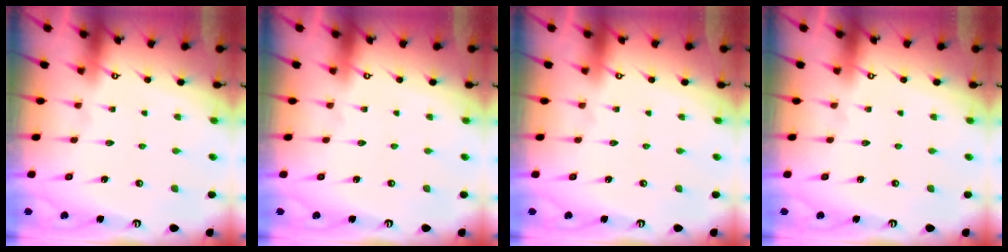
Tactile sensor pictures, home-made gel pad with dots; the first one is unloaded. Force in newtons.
{"total": 0.0}
{"total": 0.0}
{"total": 0.0}